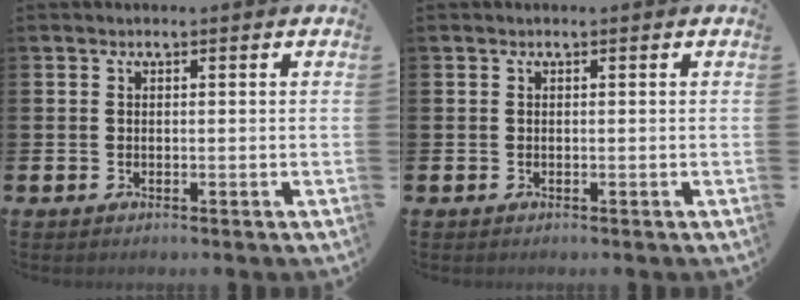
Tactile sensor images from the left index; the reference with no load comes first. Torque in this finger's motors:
{"motor_torque": [0.00, 0.00, 0.00, 0.00]}